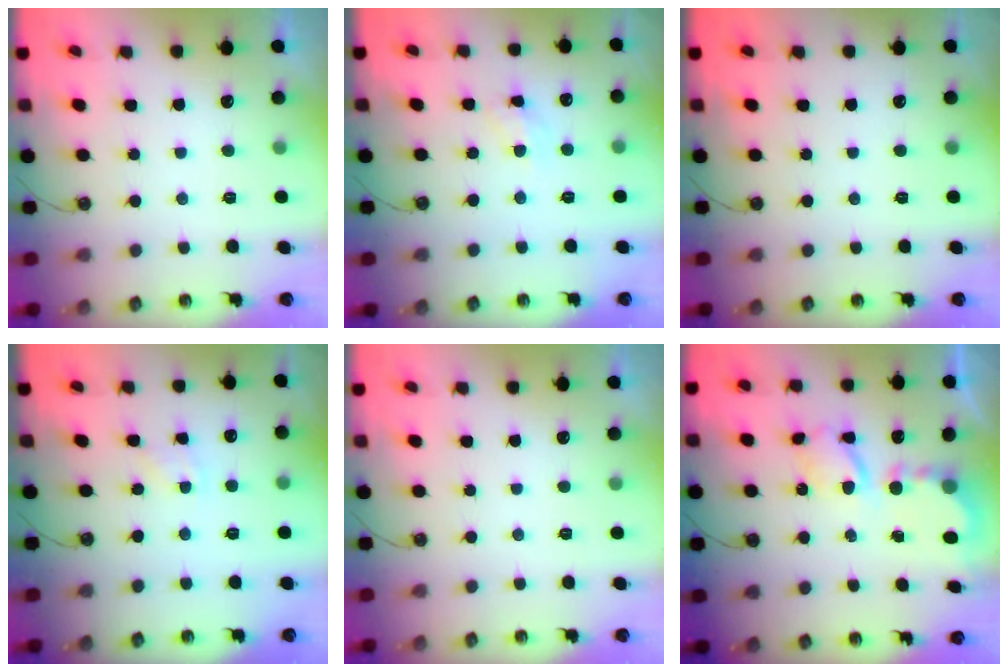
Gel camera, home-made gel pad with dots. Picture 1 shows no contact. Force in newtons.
{"total": 6.7, "press": 6.7, "slide": 0.6}
{"total": 0.0}
{"total": 2.5, "press": 2.5, "slide": 0.5}
{"total": 0.0}
{"total": 6.4, "press": 6.4, "slide": 0.3}